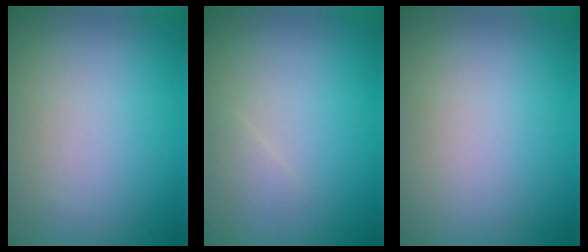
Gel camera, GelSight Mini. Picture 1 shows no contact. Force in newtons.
{"total": 0.8, "press": 0.8, "slide": 0.0}
{"total": 0.0}